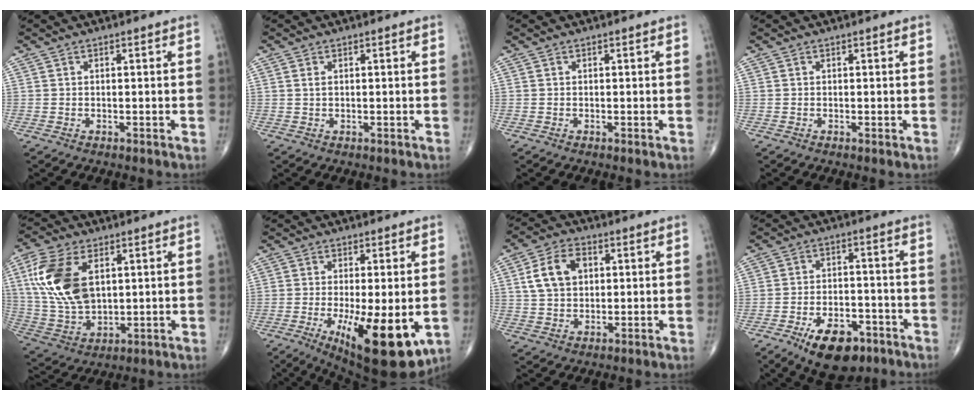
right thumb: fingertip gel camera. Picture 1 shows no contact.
{"total": 1.0, "force": [0.4, 0.6, 0.7], "torque": [-0.017, 0.003, 0.010]}
{"total": 0.0}
{"total": 0.0}
{"total": 16.3, "force": [4.5, 9.7, 12.4], "torque": [-0.251, -0.010, 0.094]}
{"total": 15.7, "force": [-4.4, 5.1, 14.2], "torque": [-0.198, -0.025, -0.051]}
{"total": 8.9, "force": [2.2, 6.1, 6.0], "torque": [-0.102, 0.007, 0.038]}
{"total": 12.1, "force": [-7.0, 6.2, 7.6], "torque": [-0.100, 0.036, -0.105]}